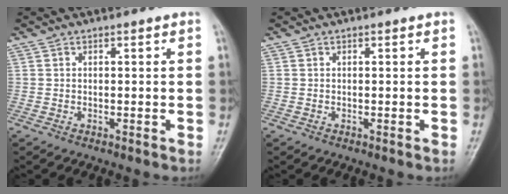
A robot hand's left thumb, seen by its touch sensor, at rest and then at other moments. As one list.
[{"total": 0.0}]